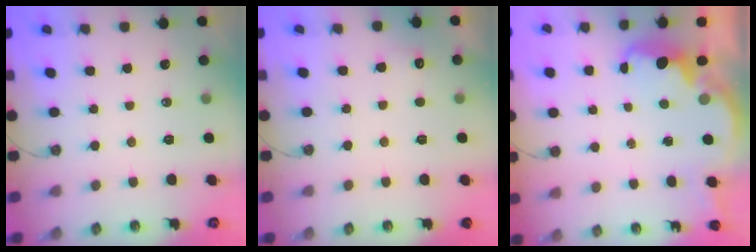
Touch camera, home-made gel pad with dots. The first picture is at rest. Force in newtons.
{"total": 3.7, "press": 3.6, "slide": 1.0}
{"total": 2.0, "press": 1.8, "slide": 0.8}